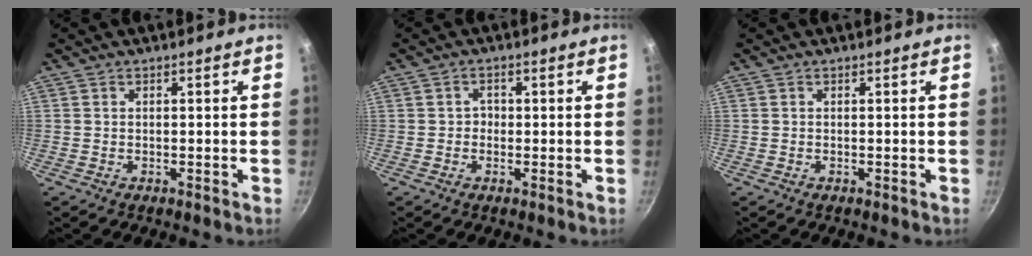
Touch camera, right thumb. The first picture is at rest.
{"total": 1.7, "force": [-0.1, 1.5, 0.8], "torque": [-0.001, 0.006, -0.007]}
{"total": 0.0}